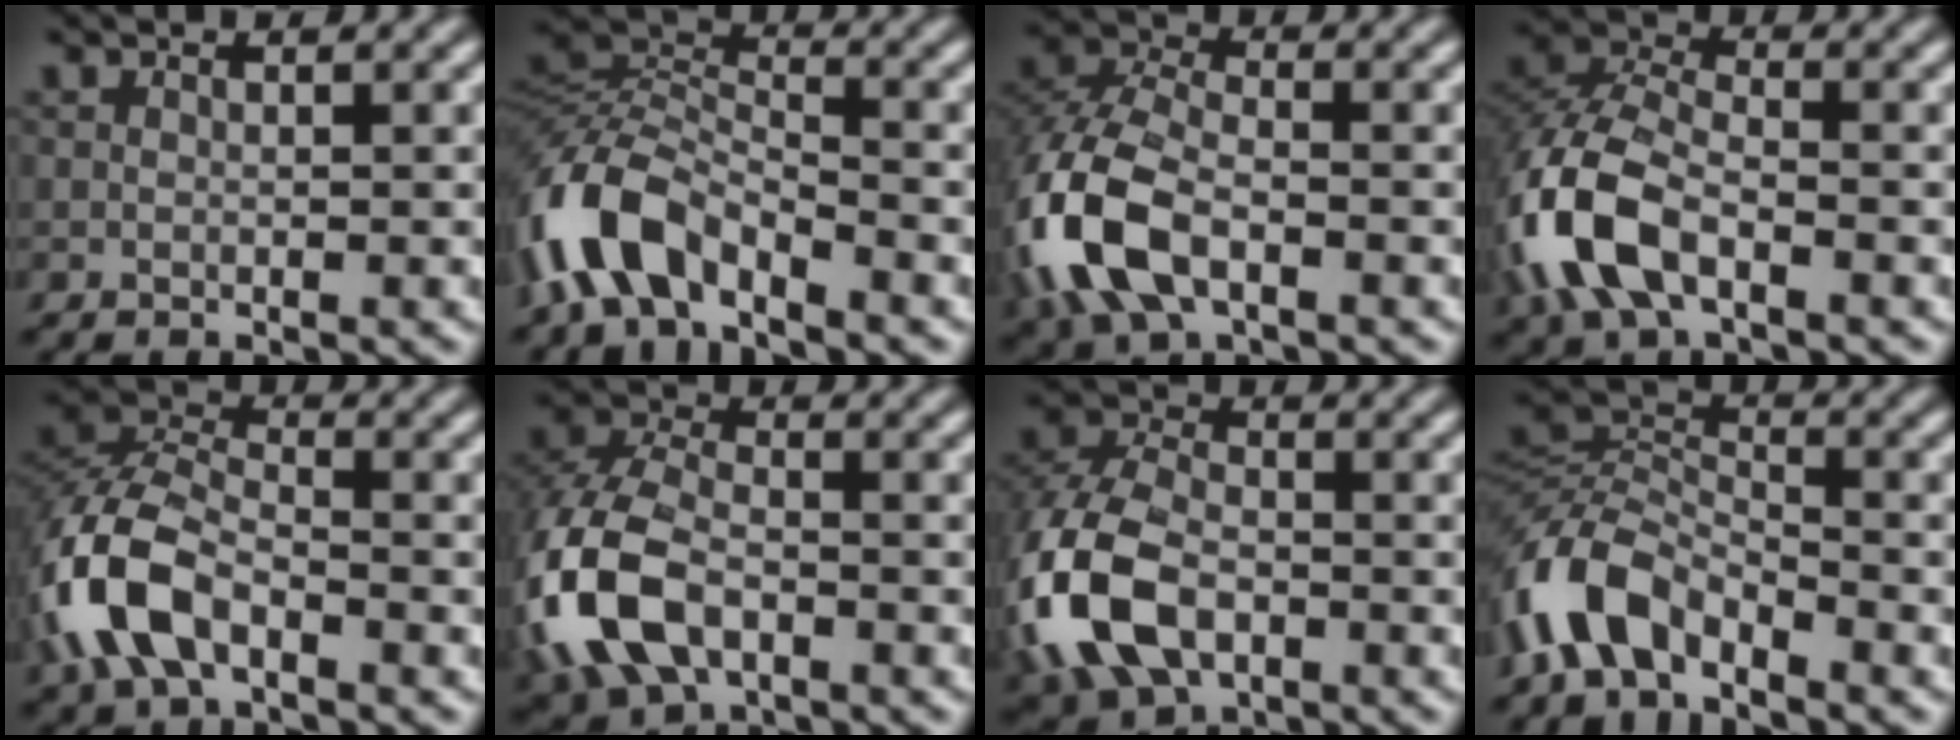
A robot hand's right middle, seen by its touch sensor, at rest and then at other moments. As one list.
[{"total": 7.5, "force": [-4.5, 3.4, 5.0], "torque": [-0.106, 0.000, -0.103]}, {"total": 9.6, "force": [-3.6, 5.4, 7.1], "torque": [-0.181, -0.007, -0.084]}, {"total": 8.8, "force": [-3.5, 4.7, 6.5], "torque": [-0.161, 0.000, -0.085]}, {"total": 7.6, "force": [-3.4, 4.1, 5.4], "torque": [-0.126, 0.004, -0.077]}, {"total": 10.1, "force": [-3.7, 6.4, 6.9], "torque": [-0.175, -0.012, -0.080]}, {"total": 11.4, "force": [-3.9, 7.4, 7.7], "torque": [-0.196, -0.020, -0.082]}, {"total": 6.3, "force": [-4.0, 3.0, 3.9], "torque": [-0.081, 0.001, -0.092]}]